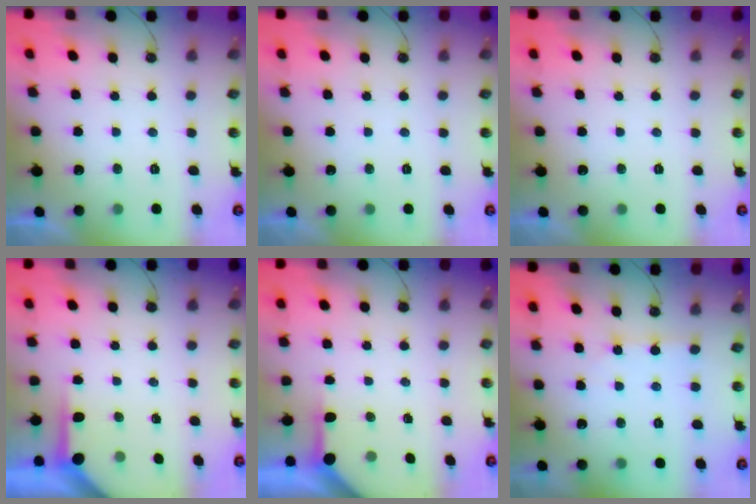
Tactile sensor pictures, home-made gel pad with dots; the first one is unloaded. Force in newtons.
{"total": 0.0}
{"total": 0.0}
{"total": 3.9, "press": 3.9, "slide": 0.3}
{"total": 3.3, "press": 3.3, "slide": 0.3}
{"total": 2.9, "press": 2.9, "slide": 0.3}